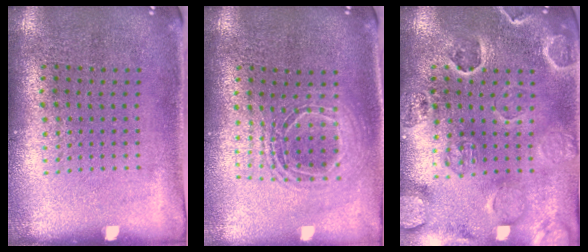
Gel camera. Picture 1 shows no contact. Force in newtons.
{"total": 1.6, "press": 1.4, "slide": 0.8}
{"total": 2.8, "press": 2.7, "slide": 0.8}